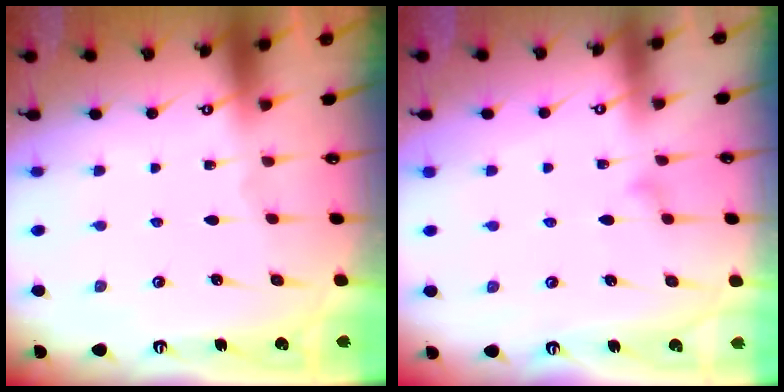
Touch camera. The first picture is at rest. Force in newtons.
{"total": 7.5, "press": 7.5, "slide": 0.4}